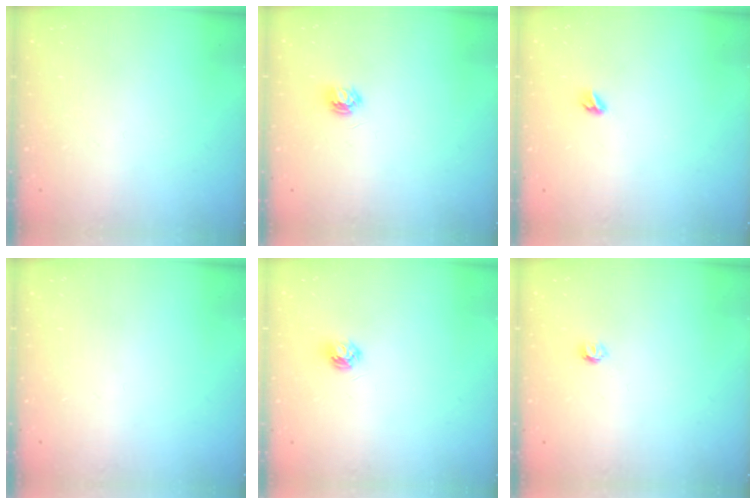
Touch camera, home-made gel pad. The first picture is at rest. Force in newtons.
{"total": 3.7, "press": 3.7, "slide": 0.4}
{"total": 3.5, "press": 3.5, "slide": 0.8}
{"total": 0.0}
{"total": 4.5, "press": 4.5, "slide": 0.7}
{"total": 3.2, "press": 3.2, "slide": 0.3}